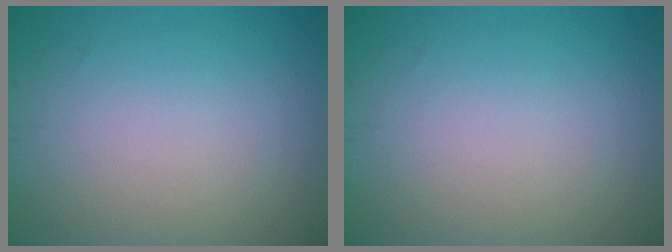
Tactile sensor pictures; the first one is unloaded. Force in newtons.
{"total": 0.0}